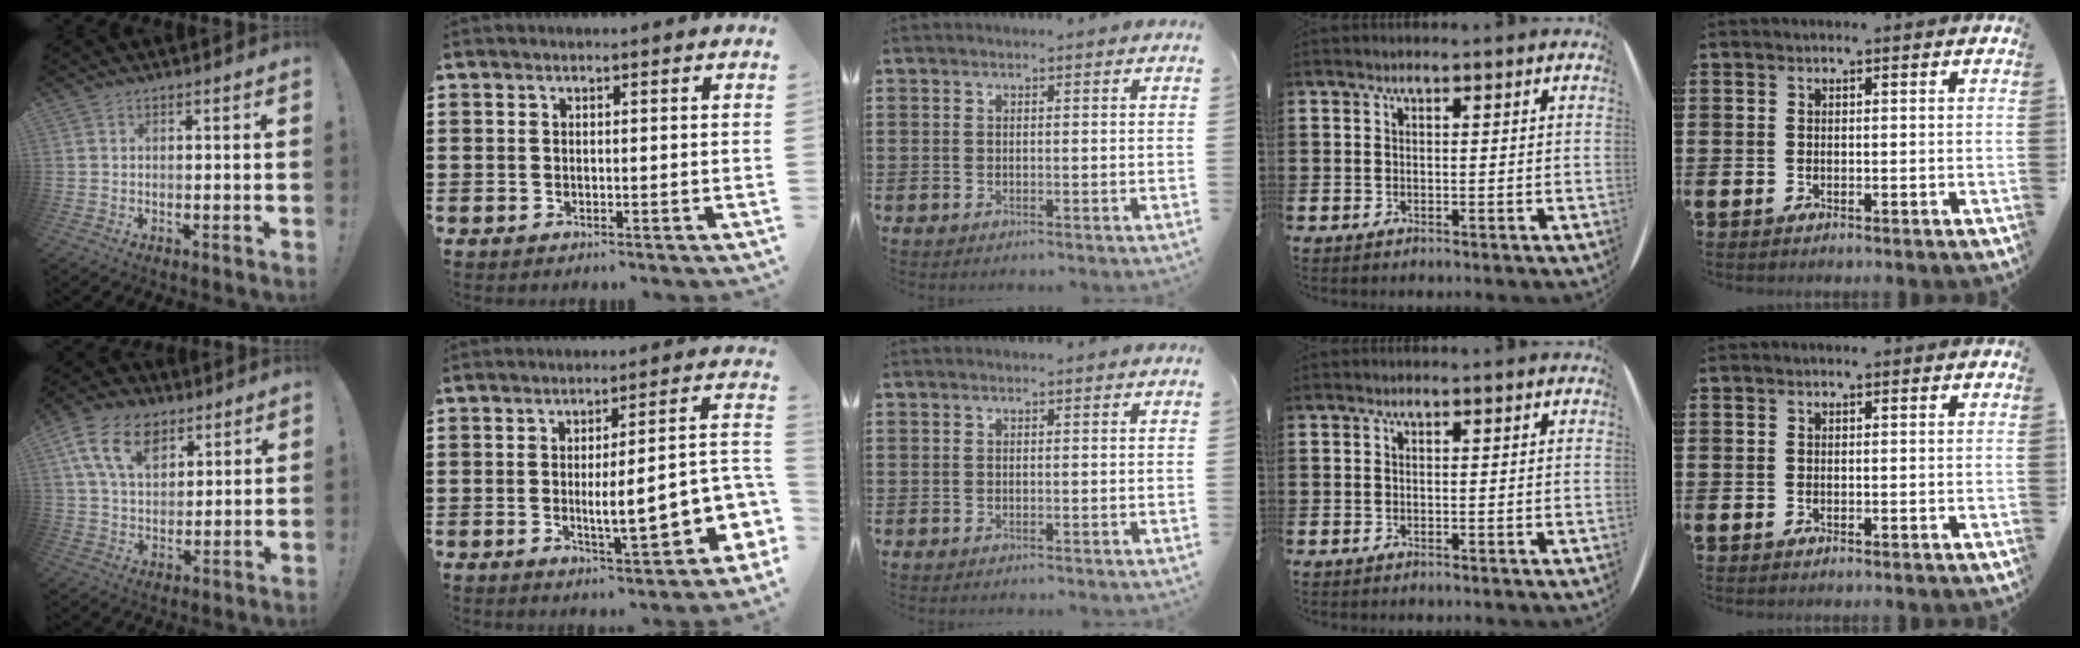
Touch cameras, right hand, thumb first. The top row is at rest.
{"thumb": {"total": 14.4, "force": [7.2, 9.3, 8.3], "torque": [-0.133, -0.024, 0.136]}, "index": {"total": 9.9, "force": [-2.2, 2.4, 9.3], "torque": [-0.122, -0.015, -0.039]}}